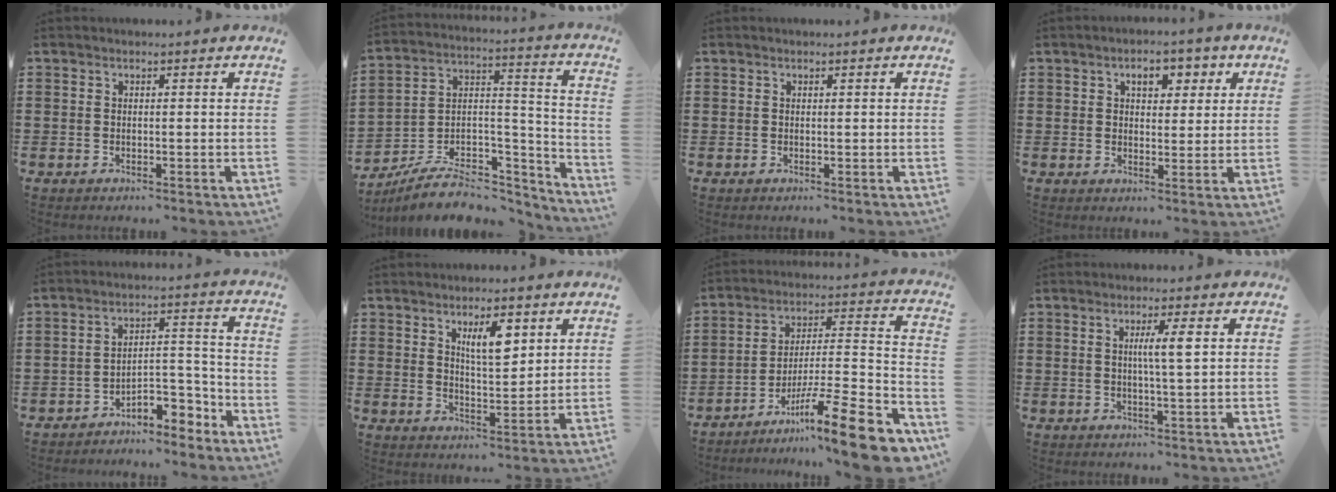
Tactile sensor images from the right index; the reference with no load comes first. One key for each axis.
{"total": 7.5, "fx": -6.1, "fy": 3.5, "fz": 2.7, "tx": -0.049, "ty": 0.010, "tz": -0.114}
{"total": 0.0}
{"total": 4.4, "fx": 2.0, "fy": 2.7, "fz": 2.8, "tx": -0.036, "ty": 0.000, "tz": 0.023}
{"total": 5.9, "fx": -5.1, "fy": 1.9, "fz": 2.3, "tx": -0.039, "ty": 0.010, "tz": -0.100}
{"total": 5.8, "fx": 2.9, "fy": 2.1, "fz": 4.6, "tx": -0.082, "ty": 0.000, "tz": 0.046}
{"total": 15.9, "fx": -11.2, "fy": 1.5, "fz": 11.1, "tx": -0.144, "ty": 0.031, "tz": -0.193}
{"total": 4.1, "fx": 0.8, "fy": 0.1, "fz": 4.0, "tx": -0.078, "ty": 0.000, "tz": 0.008}